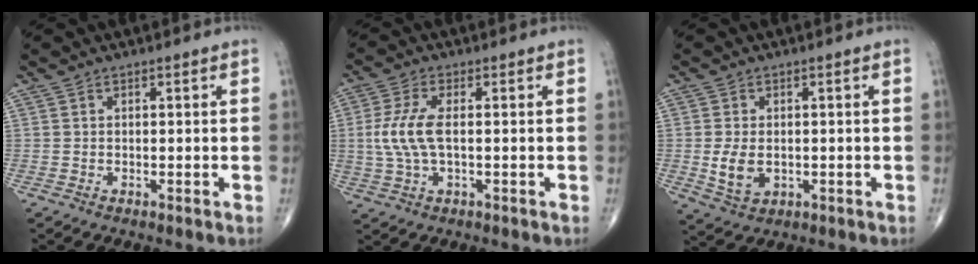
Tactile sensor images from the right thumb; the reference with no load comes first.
{"total": 7.7, "force": [0.2, 3.3, 6.9], "torque": [-0.173, 0.004, 0.005]}
{"total": 5.5, "force": [-0.5, 3.6, 4.1], "torque": [-0.073, -0.008, 0.000]}